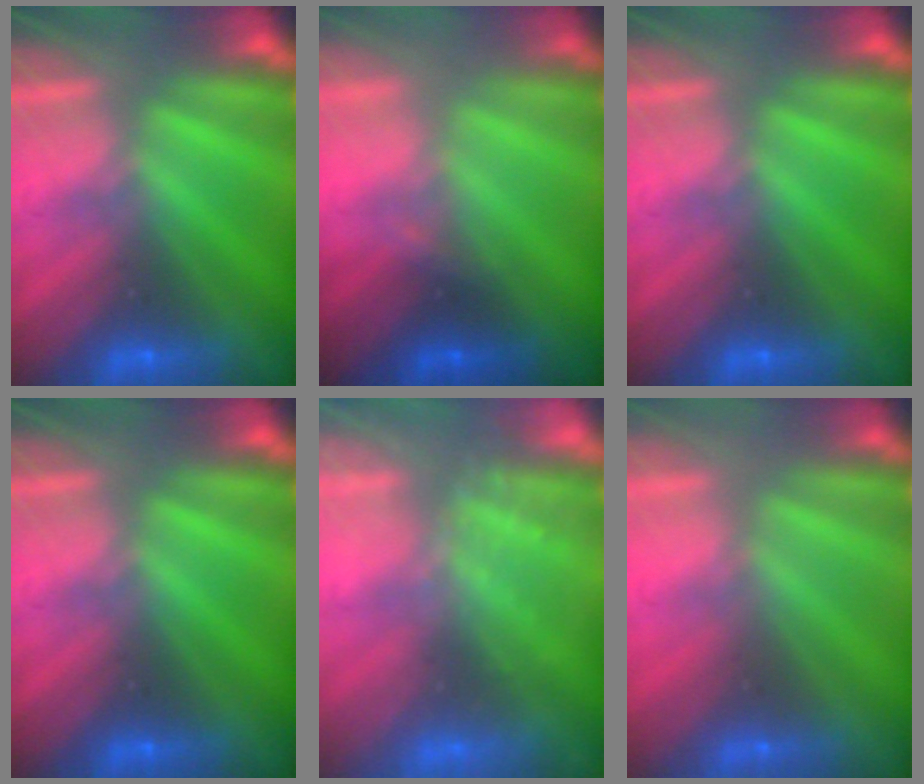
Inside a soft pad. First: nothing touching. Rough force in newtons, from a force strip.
{"total": 1.6}
{"total": 0.0}
{"total": 0.0}
{"total": 2.5}
{"total": 2.9}